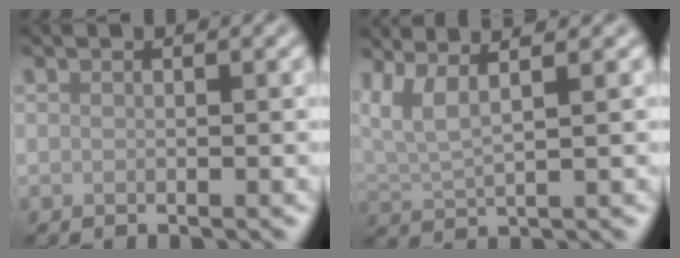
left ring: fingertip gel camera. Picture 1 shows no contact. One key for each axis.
{"total": 3.7, "fx": 2.4, "fy": 0.8, "fz": 2.8, "tx": -0.062, "ty": 0.009, "tz": 0.046}